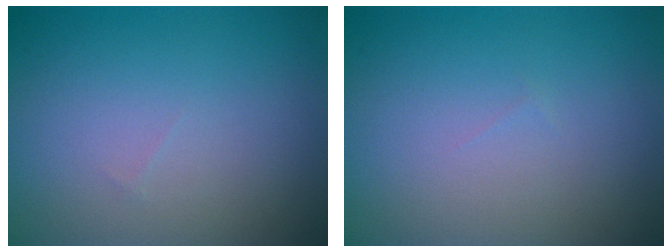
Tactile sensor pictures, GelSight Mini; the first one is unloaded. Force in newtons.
{"total": 0.0}